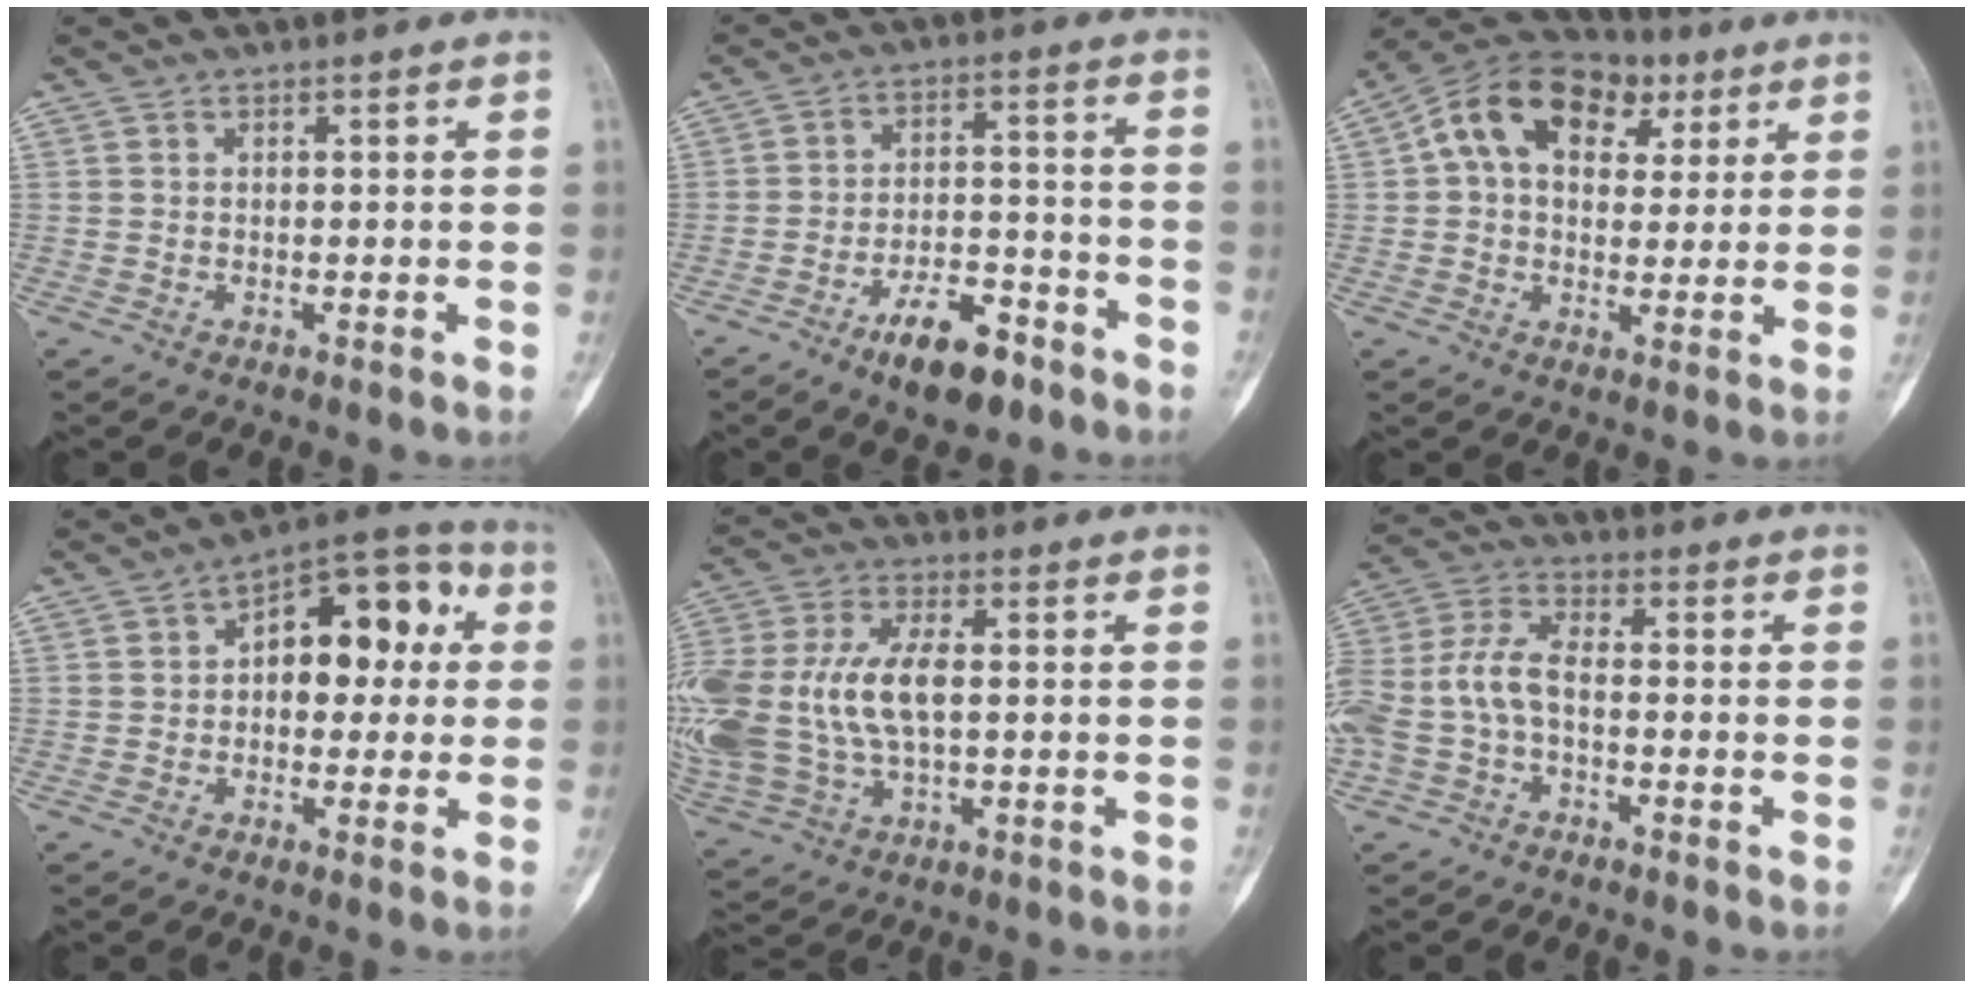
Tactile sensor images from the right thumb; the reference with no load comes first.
{"total": 10.5, "force": [-6.7, 4.4, 6.8], "torque": [-0.095, 0.047, -0.109]}
{"total": 16.6, "force": [5.7, 11.3, 10.8], "torque": [-0.152, 0.020, 0.085]}
{"total": 13.6, "force": [2.1, 8.0, 10.9], "torque": [-0.105, 0.036, 0.020]}
{"total": 22.0, "force": [0.2, 12.5, 18.1], "torque": [-0.441, 0.011, 0.012]}
{"total": 11.7, "force": [-2.3, 6.9, 9.2], "torque": [-0.206, 0.037, -0.050]}